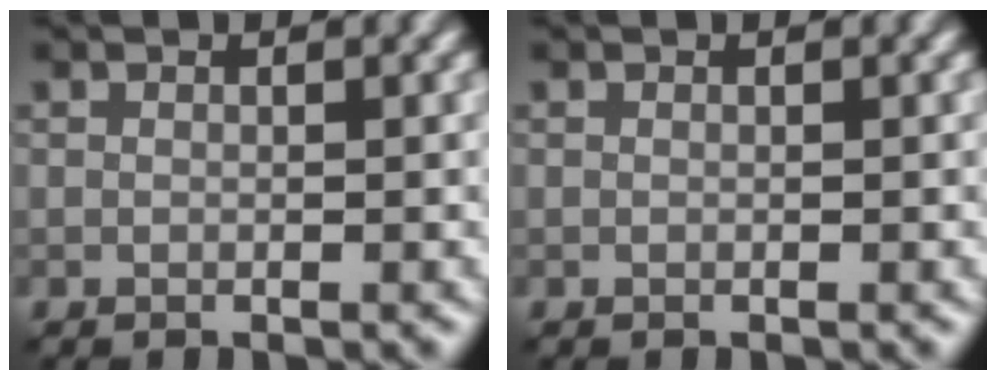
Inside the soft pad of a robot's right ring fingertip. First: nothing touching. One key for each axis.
{"total": 0.0}